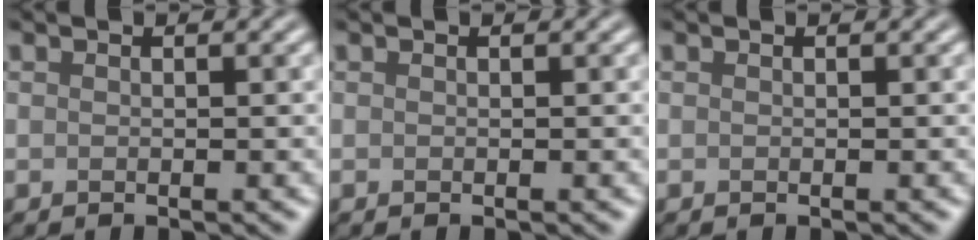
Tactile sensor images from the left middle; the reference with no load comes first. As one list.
[{"total": 0.0}, {"total": 0.0}]